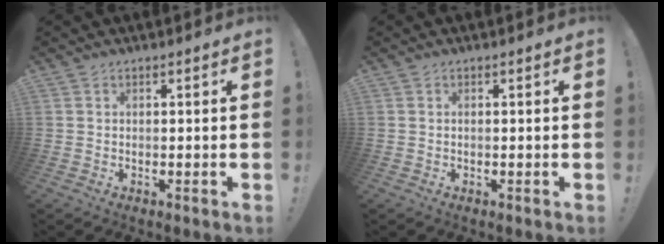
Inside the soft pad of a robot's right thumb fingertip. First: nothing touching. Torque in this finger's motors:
{"motor_torque": [0.49, -0.46, -0.34, -0.12, 0.11]}